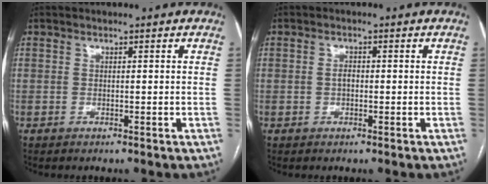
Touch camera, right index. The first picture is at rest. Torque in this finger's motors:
{"motor_torque": [0.30, 0.05, 0.23, 0.04]}